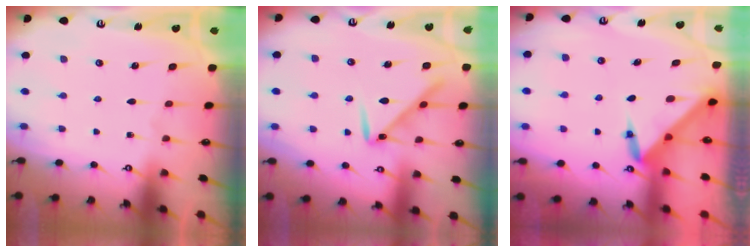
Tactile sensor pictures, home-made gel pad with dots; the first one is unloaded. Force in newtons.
{"total": 9.3, "press": 9.2, "slide": 0.5}
{"total": 3.0, "press": 3.0, "slide": 0.1}